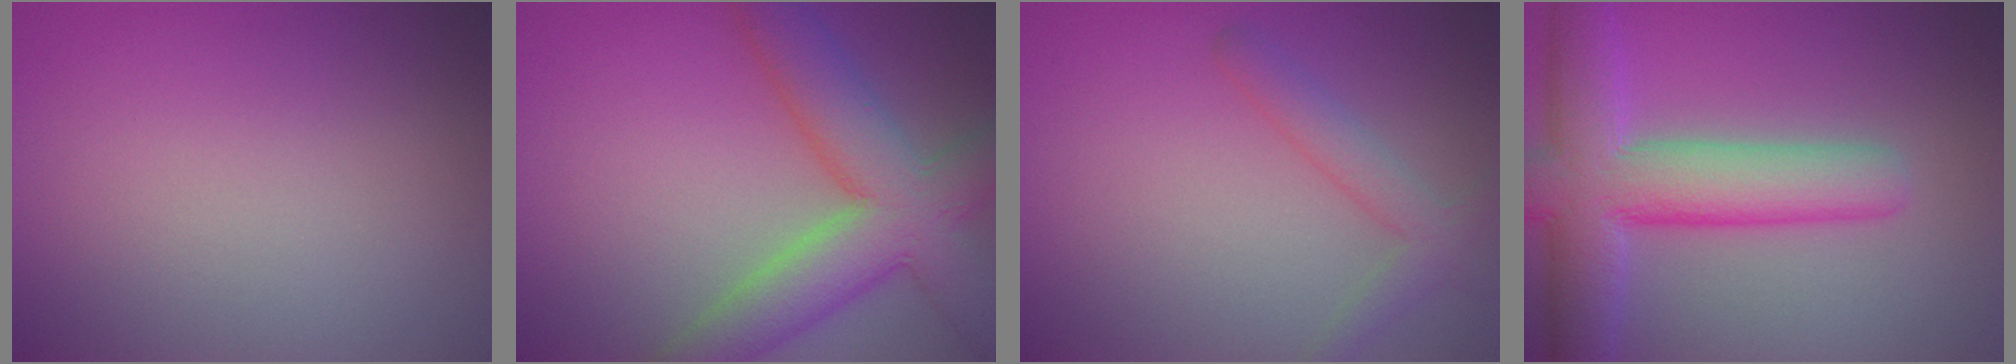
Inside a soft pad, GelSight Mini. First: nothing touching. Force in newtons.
{"total": 8.5, "press": 8.5, "slide": 0.4}
{"total": 2.3, "press": 2.3, "slide": 0.2}
{"total": 8.7, "press": 8.7, "slide": 0.5}